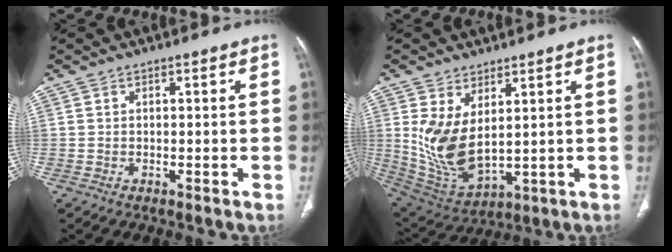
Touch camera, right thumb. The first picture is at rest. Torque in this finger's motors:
{"motor_torque": [-0.09, 0.85, 0.80, 0.82, 0.38]}